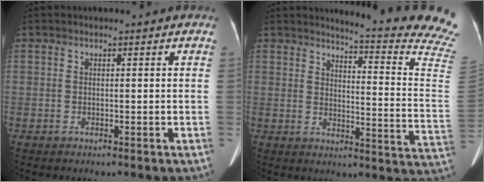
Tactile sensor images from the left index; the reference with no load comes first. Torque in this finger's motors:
{"motor_torque": [0.49, -1.15, -0.07, 0.05]}